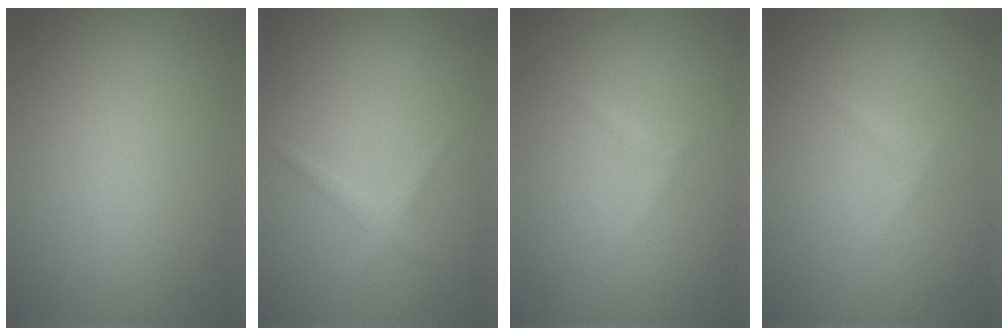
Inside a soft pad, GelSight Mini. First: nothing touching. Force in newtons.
{"total": 1.0, "press": 1.0, "slide": 0.1}
{"total": 0.6, "press": 0.6, "slide": 0.0}
{"total": 0.6, "press": 0.6, "slide": 0.0}